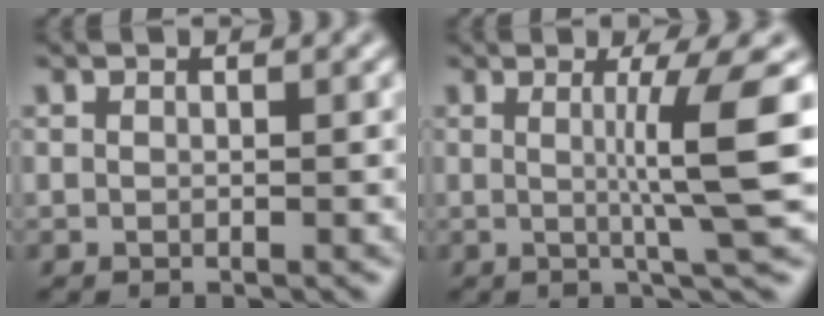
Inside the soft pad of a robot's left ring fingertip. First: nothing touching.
{"total": 6.4, "force": [0.6, 0.8, 6.3], "torque": [-0.093, 0.000, 0.011]}